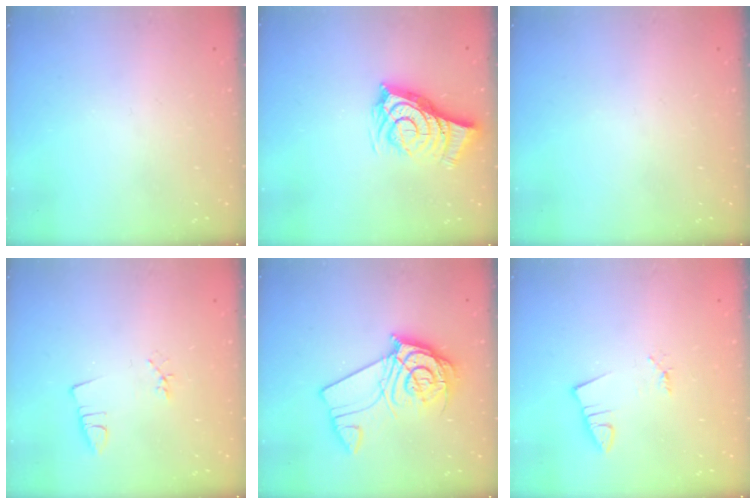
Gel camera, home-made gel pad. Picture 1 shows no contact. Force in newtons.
{"total": 10.5, "press": 9.8, "slide": 3.8}
{"total": 0.0}
{"total": 2.2, "press": 1.7, "slide": 1.4}
{"total": 12.1, "press": 12.1, "slide": 1.4}
{"total": 0.9, "press": 0.9, "slide": 0.1}